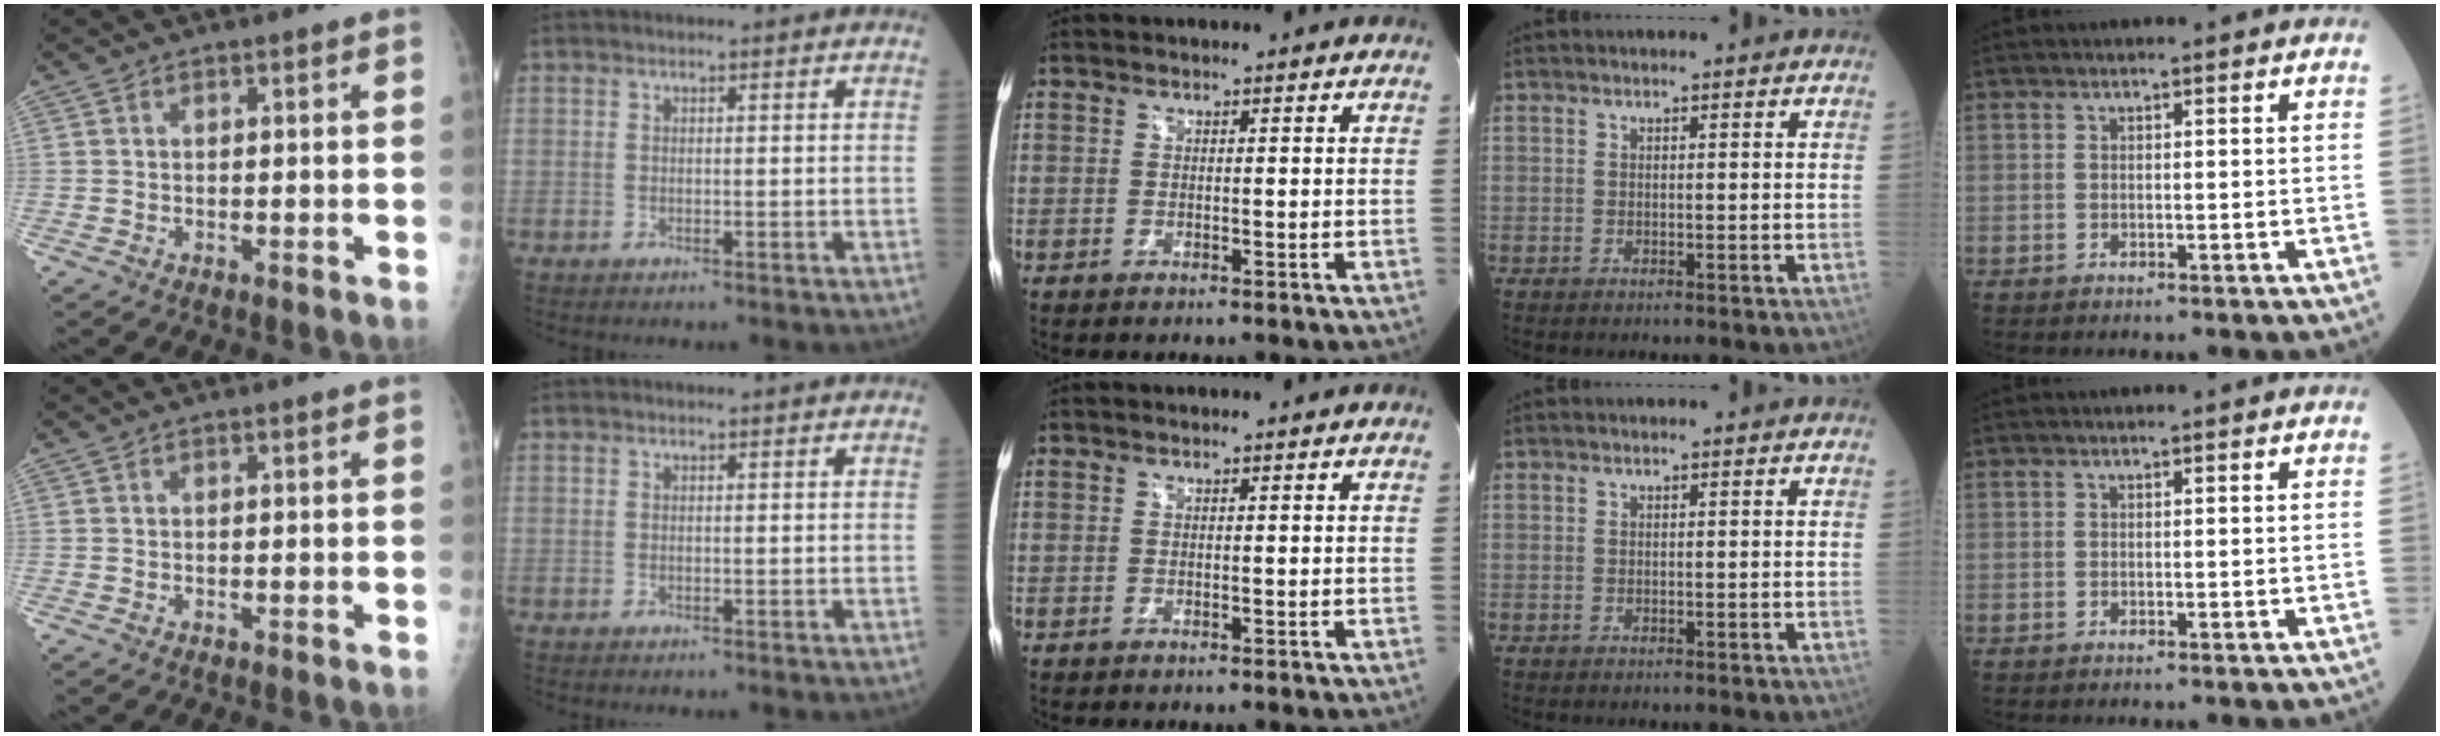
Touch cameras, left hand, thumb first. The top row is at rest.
{}